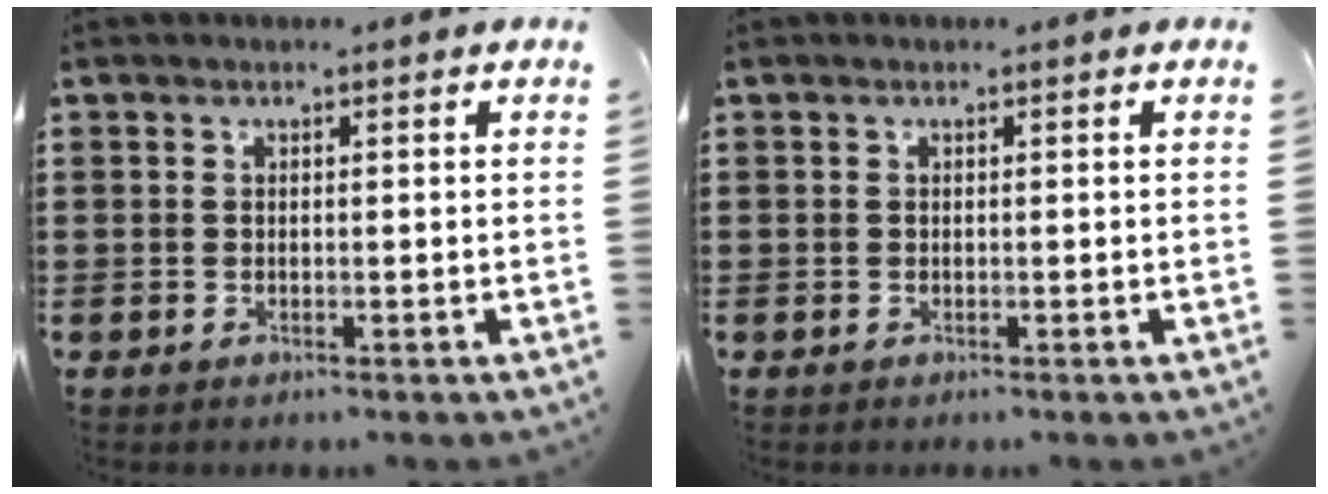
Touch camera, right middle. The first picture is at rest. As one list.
[{"total": 0.0}]